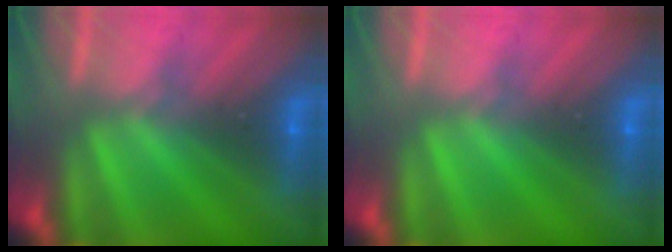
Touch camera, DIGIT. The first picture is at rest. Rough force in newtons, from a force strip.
{"total": 0.0}